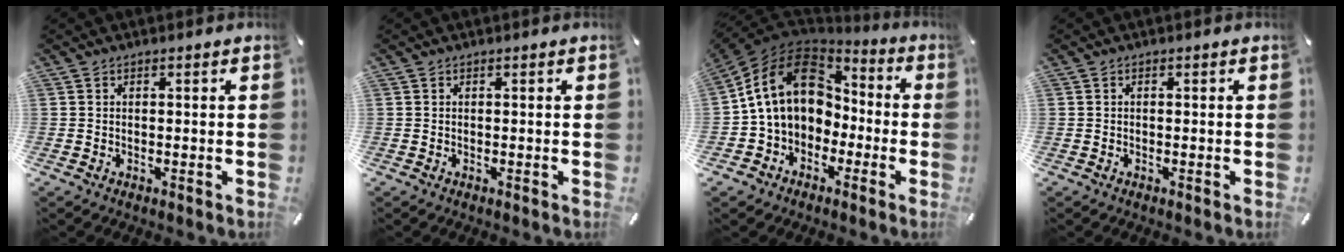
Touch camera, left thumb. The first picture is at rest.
{"total": 0.0}
{"total": 16.8, "force": [2.1, 13.1, 10.3], "torque": [-0.219, 0.013, 0.036]}
{"total": 0.0}